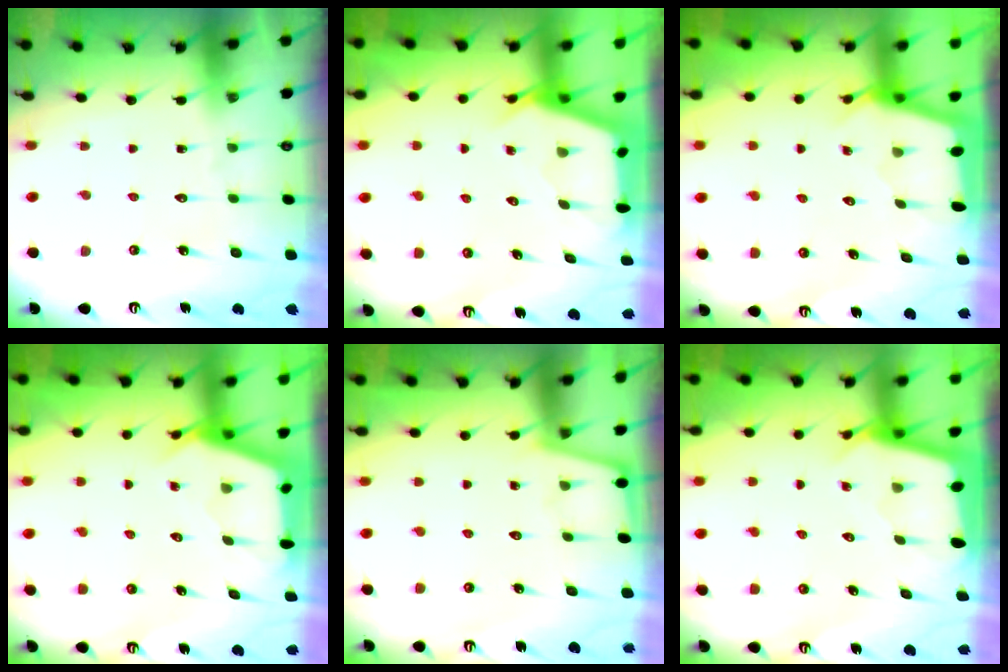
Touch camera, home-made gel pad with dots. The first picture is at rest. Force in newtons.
{"total": 2.8, "press": 2.8, "slide": 0.3}
{"total": 2.2, "press": 2.2, "slide": 0.3}
{"total": 2.8, "press": 2.8, "slide": 0.3}
{"total": 1.7, "press": 1.7, "slide": 0.1}
{"total": 2.4, "press": 2.4, "slide": 0.2}